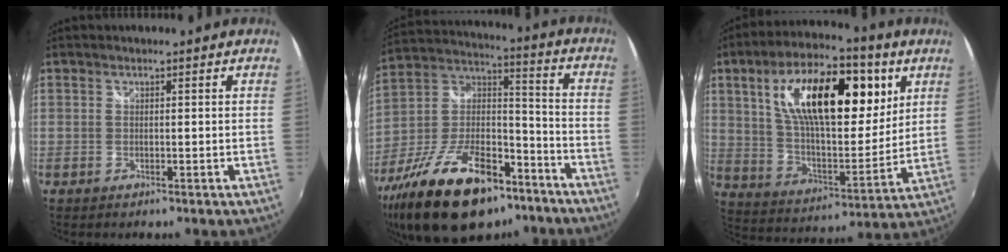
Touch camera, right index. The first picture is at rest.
{"total": 26.7, "force": [-16.8, 12.4, 16.5], "torque": [-0.317, -0.002, -0.269]}
{"total": 24.7, "force": [9.2, 11.0, 20.0], "torque": [-0.351, 0.017, 0.154]}